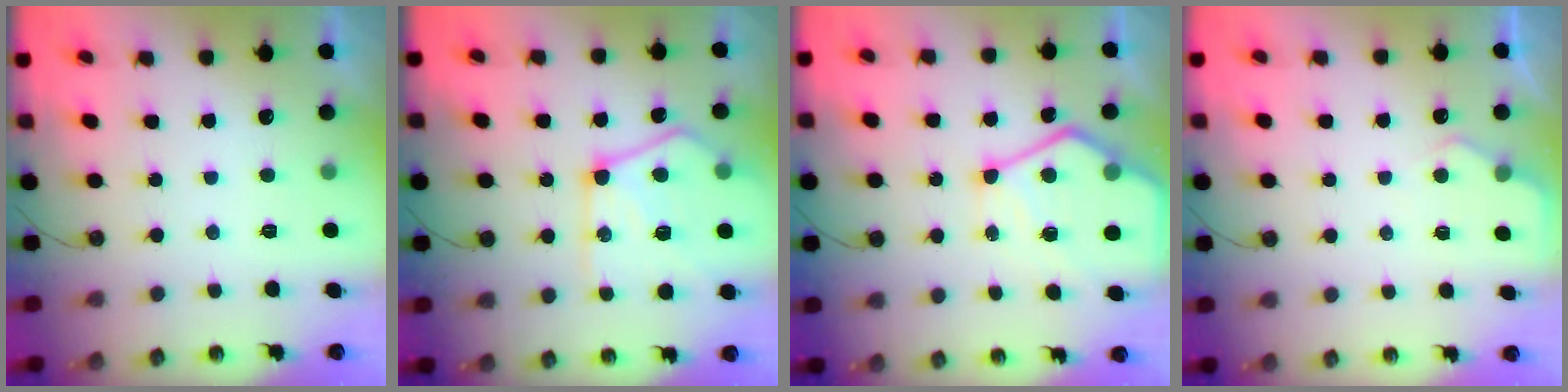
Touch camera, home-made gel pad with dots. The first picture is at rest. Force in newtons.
{"total": 18.8, "press": 18.7, "slide": 1.8}
{"total": 15.8, "press": 15.7, "slide": 1.6}
{"total": 3.9, "press": 3.9, "slide": 0.5}